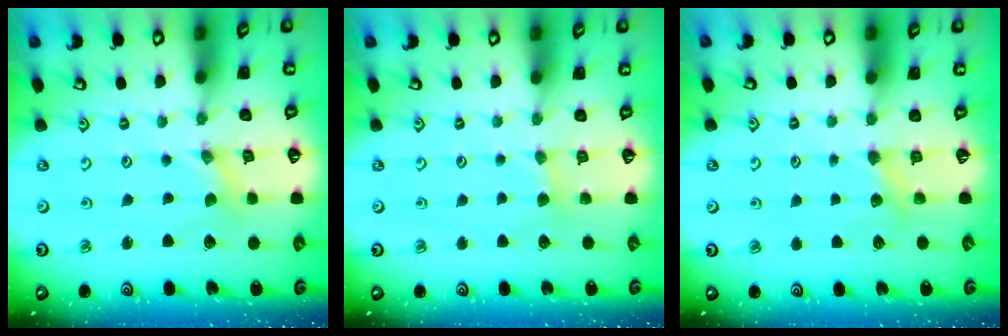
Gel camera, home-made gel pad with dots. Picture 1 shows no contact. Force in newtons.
{"total": 3.3, "press": 3.3, "slide": 0.4}
{"total": 3.6, "press": 3.6, "slide": 0.4}